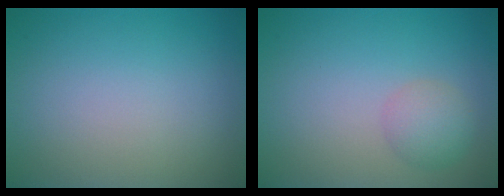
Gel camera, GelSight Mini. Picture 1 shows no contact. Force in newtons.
{"total": 2.2, "press": 2.2, "slide": 0.0}